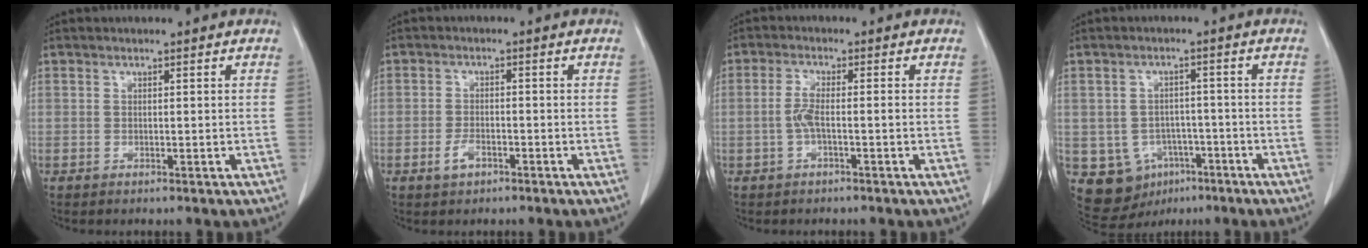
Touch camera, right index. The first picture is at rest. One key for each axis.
{"total": 2.6, "fx": -1.5, "fy": 1.3, "fz": 1.7, "tx": -0.034, "ty": 0.002, "tz": -0.025}
{"total": 2.7, "fx": -0.7, "fy": 0.3, "fz": 2.6, "tx": -0.055, "ty": 0.005, "tz": -0.014}
{"total": 9.1, "fx": -3.8, "fy": 7.8, "fz": 2.6, "tx": -0.051, "ty": 0.016, "tz": -0.041}